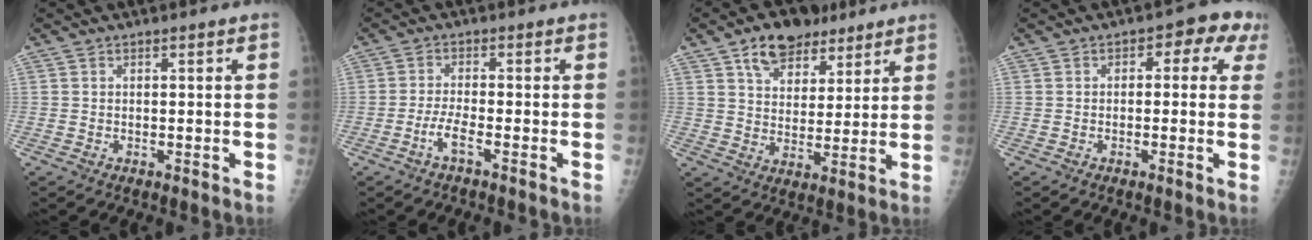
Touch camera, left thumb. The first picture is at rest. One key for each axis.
{"total": 4.5, "fx": -2.7, "fy": 1.1, "fz": 3.4, "tx": -0.075, "ty": 0.017, "tz": -0.052}
{"total": 10.8, "fx": 6.7, "fy": 6.9, "fz": 5.0, "tx": -0.048, "ty": -0.023, "tz": 0.111}
{"total": 5.3, "fx": 1.4, "fy": 3.2, "fz": 4.0, "tx": -0.008, "ty": 0.023, "tz": 0.005}